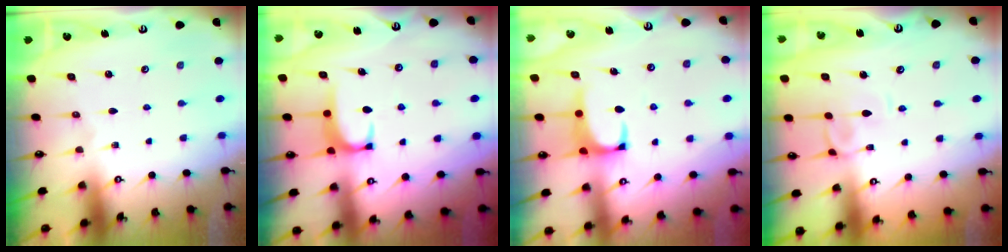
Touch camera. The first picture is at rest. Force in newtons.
{"total": 1.9, "press": 1.8, "slide": 0.5}
{"total": 1.3, "press": 1.2, "slide": 0.5}
{"total": 2.5, "press": 2.4, "slide": 0.8}